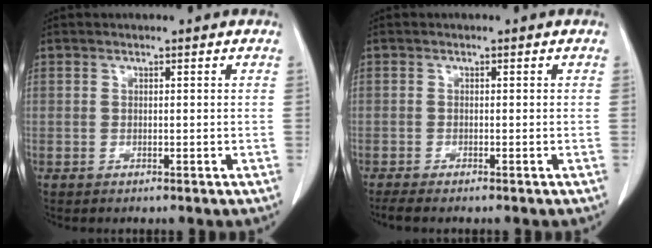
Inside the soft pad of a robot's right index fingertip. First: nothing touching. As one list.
[{"total": 2.6, "force": [-2.2, 0.0, 1.4], "torque": [-0.023, -0.006, -0.032]}]